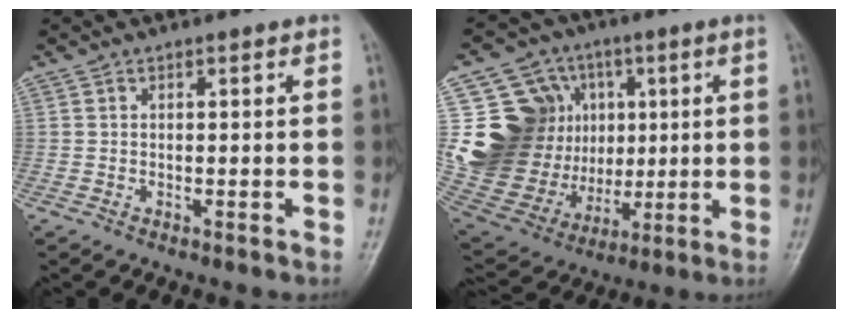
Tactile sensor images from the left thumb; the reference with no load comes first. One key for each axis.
{"total": 22.6, "fx": 4.0, "fy": 18.8, "fz": 11.9, "tx": -0.181, "ty": 0.019, "tz": 0.097}